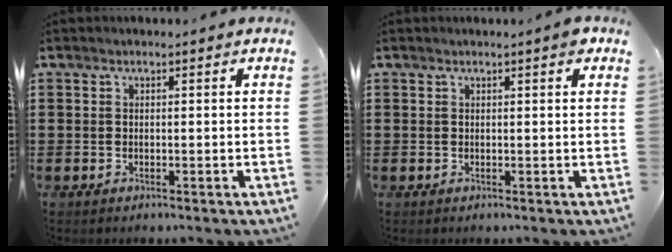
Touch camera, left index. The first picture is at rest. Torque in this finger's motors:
{"motor_torque": [2.14, 0.00, 0.05, 0.06]}